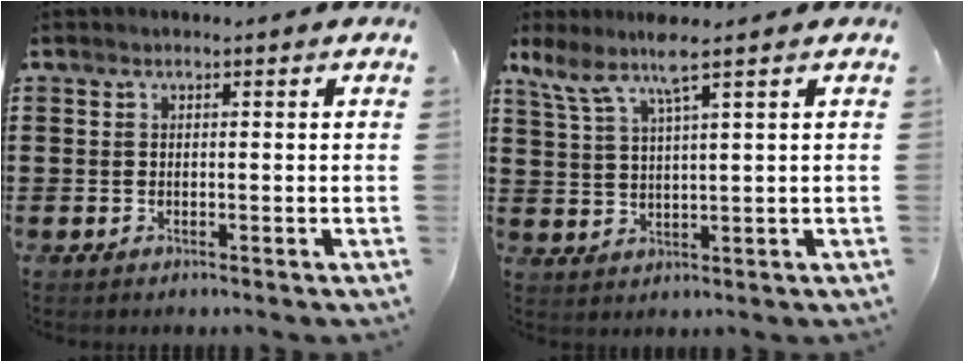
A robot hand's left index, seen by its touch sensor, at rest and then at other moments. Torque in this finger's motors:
{"motor_torque": [1.75, -0.39, 0.44, 0.13]}